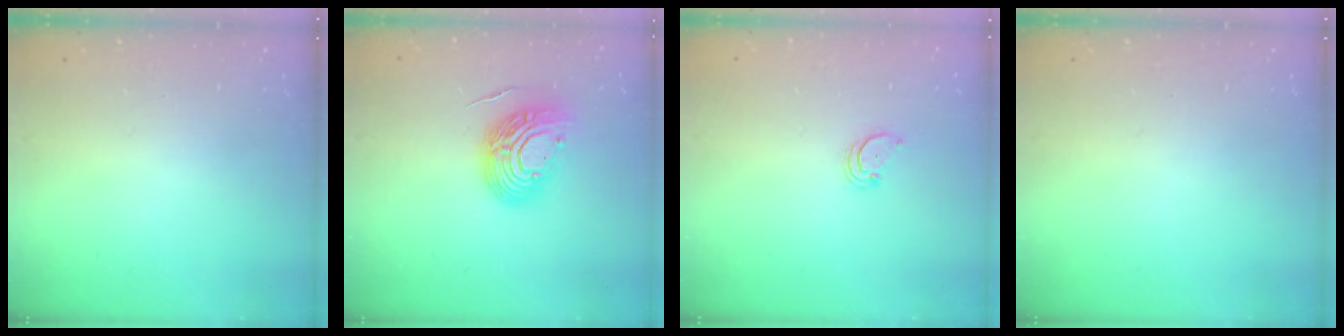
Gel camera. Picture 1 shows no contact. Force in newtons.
{"total": 15.1, "press": 15.0, "slide": 2.0}
{"total": 2.0, "press": 2.0, "slide": 0.2}
{"total": 0.0}